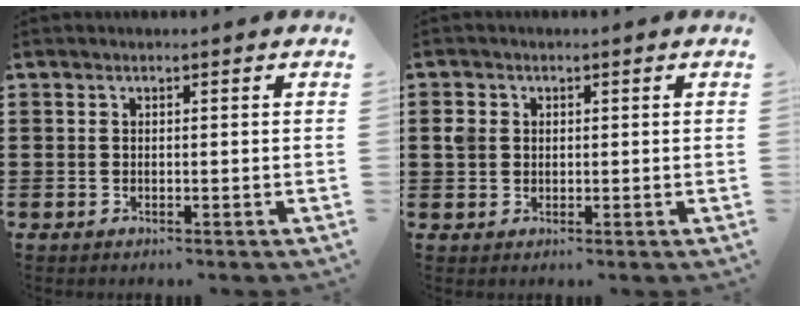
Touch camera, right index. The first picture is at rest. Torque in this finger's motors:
{"motor_torque": [0.19, -0.05, 0.06, 0.04]}